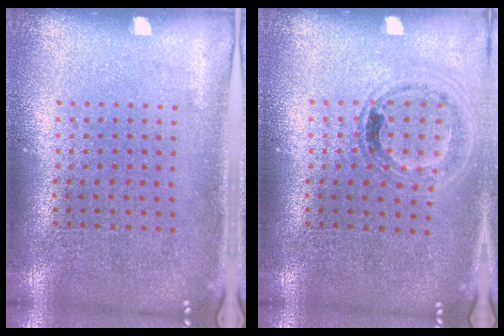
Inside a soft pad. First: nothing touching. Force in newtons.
{"total": 1.0, "press": 1.0, "slide": 0.1}